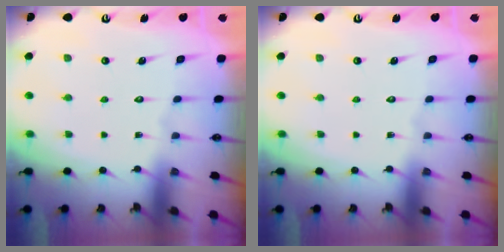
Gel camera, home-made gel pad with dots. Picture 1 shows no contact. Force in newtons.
{"total": 0.0}